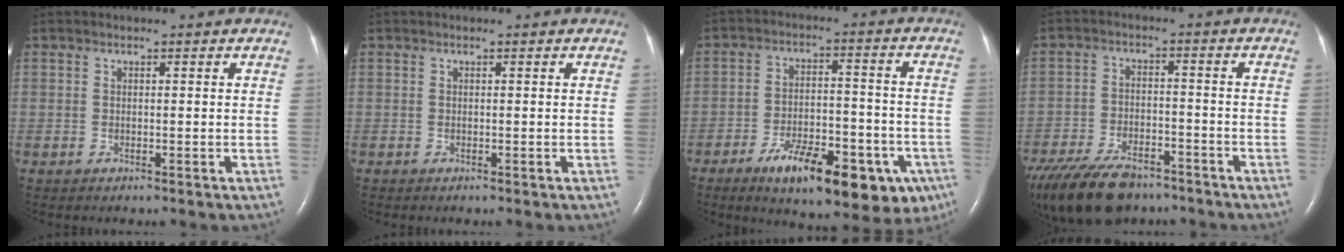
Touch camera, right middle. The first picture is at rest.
{"total": 0.0}
{"total": 18.2, "force": [-10.4, 6.4, 13.5], "torque": [-0.141, 0.013, -0.145]}
{"total": 16.7, "force": [-12.6, 7.1, 8.3], "torque": [-0.202, -0.024, -0.201]}